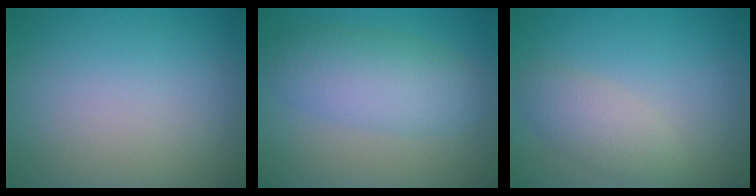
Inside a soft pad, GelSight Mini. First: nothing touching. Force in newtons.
{"total": 5.1, "press": 5.1, "slide": 0.0}
{"total": 2.8, "press": 2.8, "slide": 0.2}